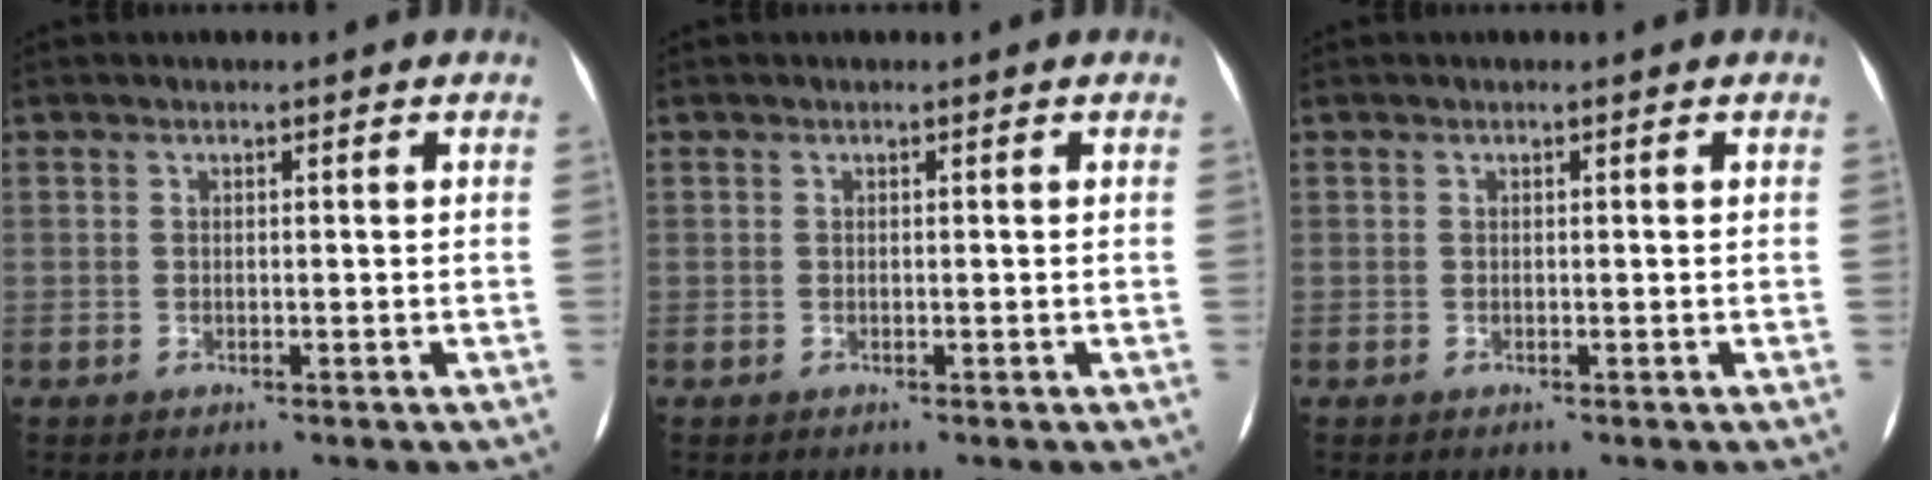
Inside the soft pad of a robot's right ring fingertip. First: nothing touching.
{"total": 0.0}
{"total": 0.0}